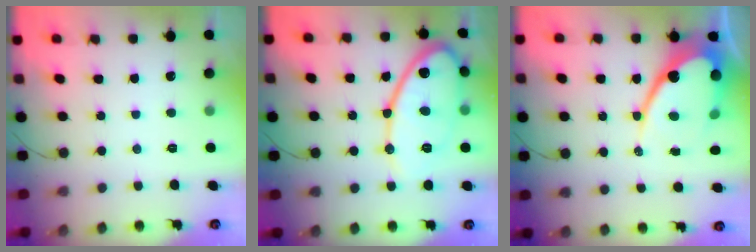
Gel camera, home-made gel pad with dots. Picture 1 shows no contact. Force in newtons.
{"total": 16.4, "press": 16.4, "slide": 1.1}
{"total": 17.2, "press": 17.1, "slide": 1.8}